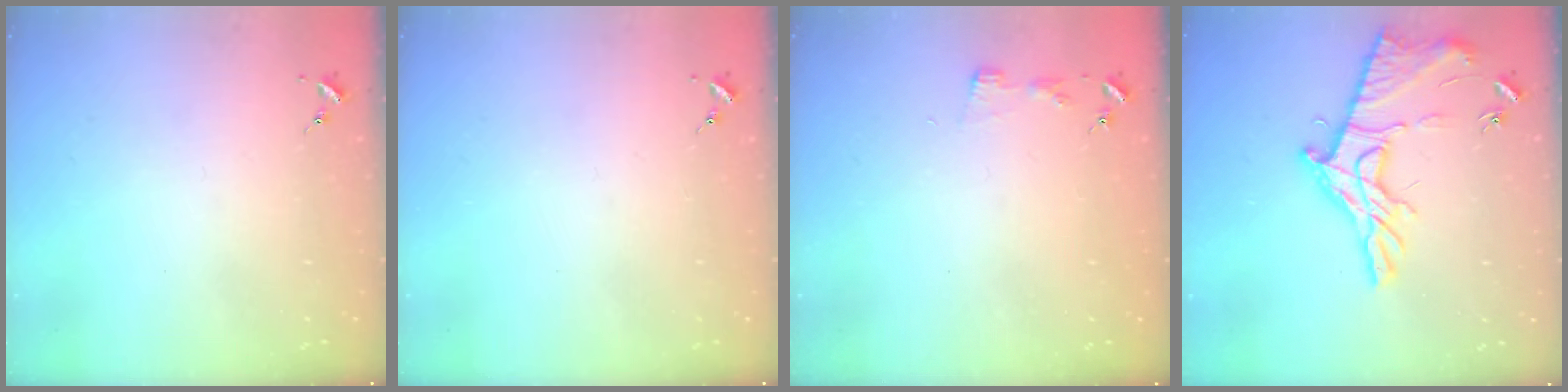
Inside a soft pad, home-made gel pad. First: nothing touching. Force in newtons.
{"total": 0.0}
{"total": 2.9, "press": 2.9, "slide": 0.3}
{"total": 17.4, "press": 17.3, "slide": 0.9}